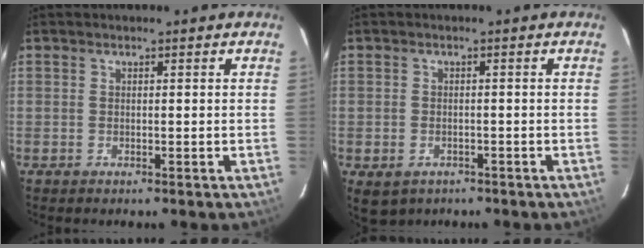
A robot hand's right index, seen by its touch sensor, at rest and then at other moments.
{"total": 4.6, "force": [-2.3, 3.5, 1.9], "torque": [-0.043, -0.008, -0.026]}